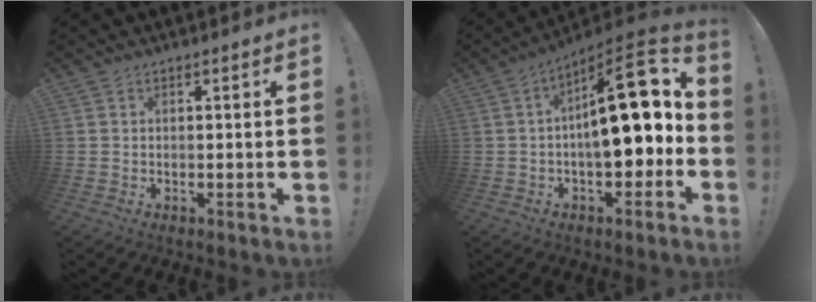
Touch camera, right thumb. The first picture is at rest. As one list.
[{"total": 20.2, "force": [1.8, 8.0, 18.5], "torque": [-0.260, -0.001, 0.029]}]